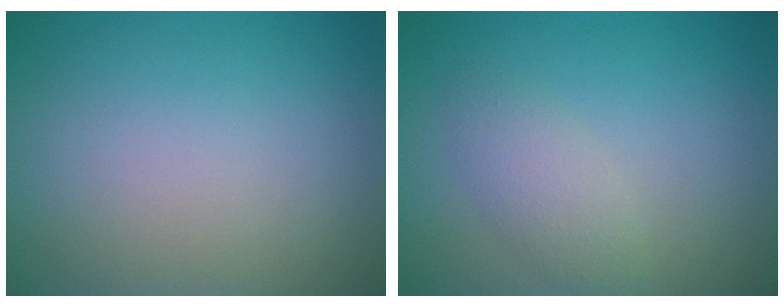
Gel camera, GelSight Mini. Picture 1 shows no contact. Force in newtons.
{"total": 2.1, "press": 2.1, "slide": 0.0}